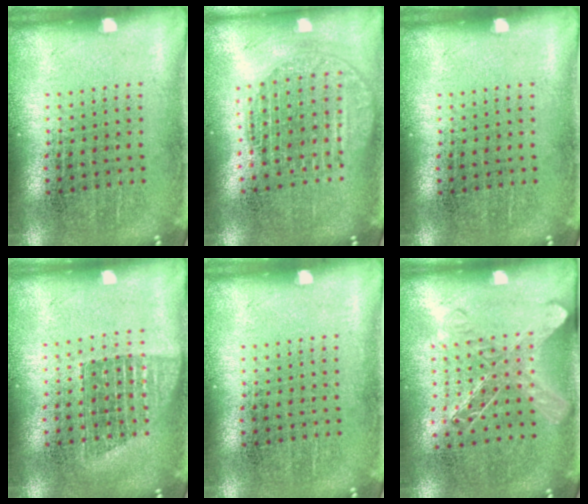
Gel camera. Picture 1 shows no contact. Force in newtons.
{"total": 1.8, "press": 1.5, "slide": 0.9}
{"total": 0.0}
{"total": 1.3, "press": 1.1, "slide": 0.8}
{"total": 0.0}
{"total": 1.4, "press": 1.3, "slide": 0.6}